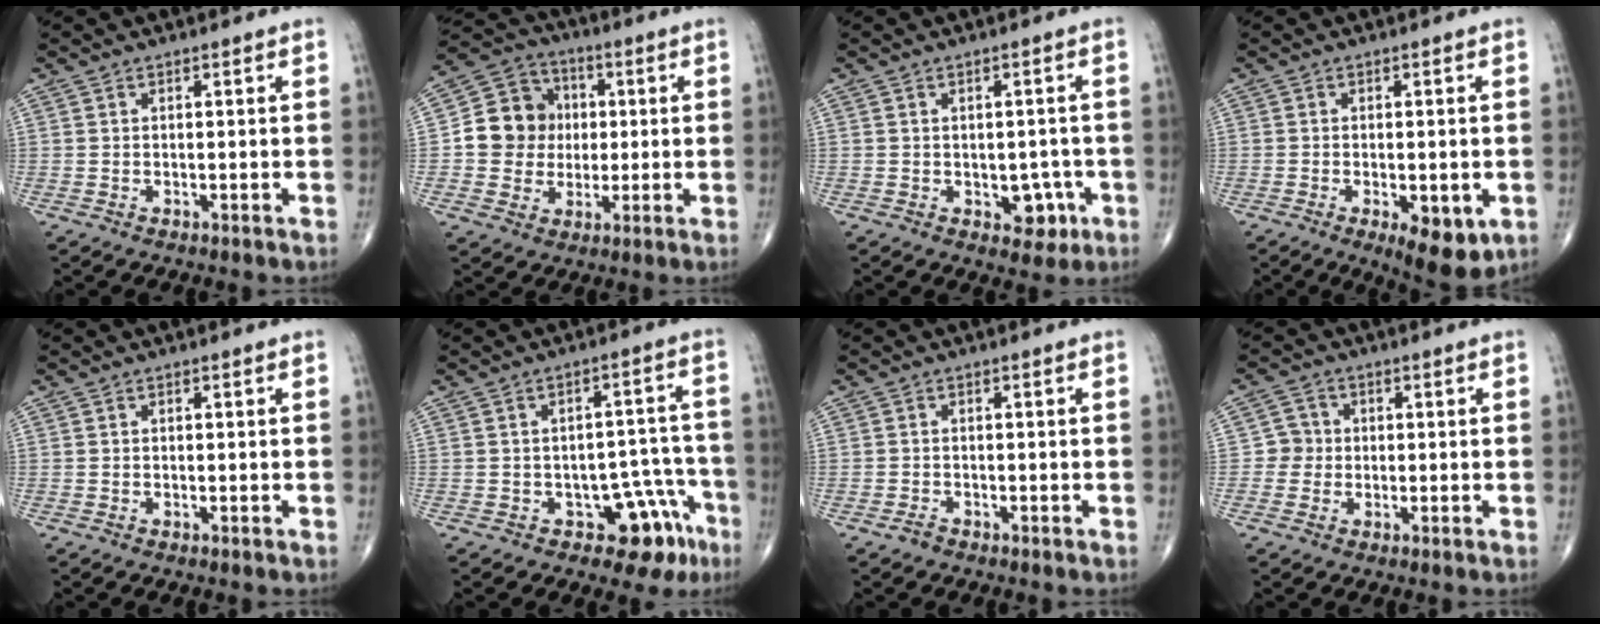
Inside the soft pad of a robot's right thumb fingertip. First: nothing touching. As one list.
[{"total": 11.9, "force": [0.4, 10.9, 4.8], "torque": [-0.048, 0.021, 0.003]}, {"total": 5.1, "force": [-1.6, 3.5, 3.4], "torque": [-0.012, 0.007, -0.015]}, {"total": 8.9, "force": [-3.0, 3.6, 7.6], "torque": [-0.098, -0.012, -0.036]}, {"total": 0.0}, {"total": 9.5, "force": [-5.2, 5.6, 5.6], "torque": [-0.022, 0.049, -0.061]}, {"total": 1.2, "force": [-1.0, 0.7, 0.3], "torque": [-0.010, 0.003, -0.020]}, {"total": 3.6, "force": [-0.3, 3.6, 0.6], "torque": [0.016, 0.009, -0.013]}]